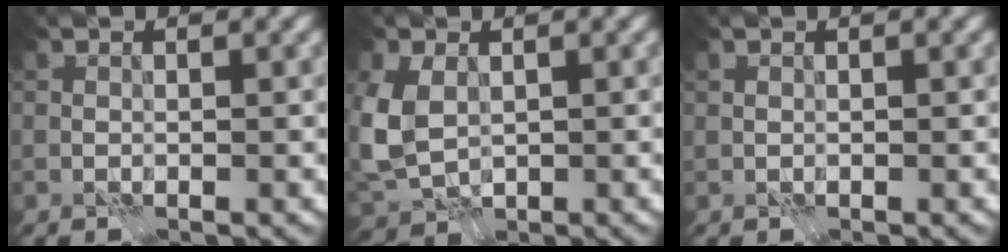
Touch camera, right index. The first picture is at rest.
{"total": 5.6, "force": [0.5, 4.0, 3.8], "torque": [-0.107, -0.007, 0.011]}
{"total": 0.0}